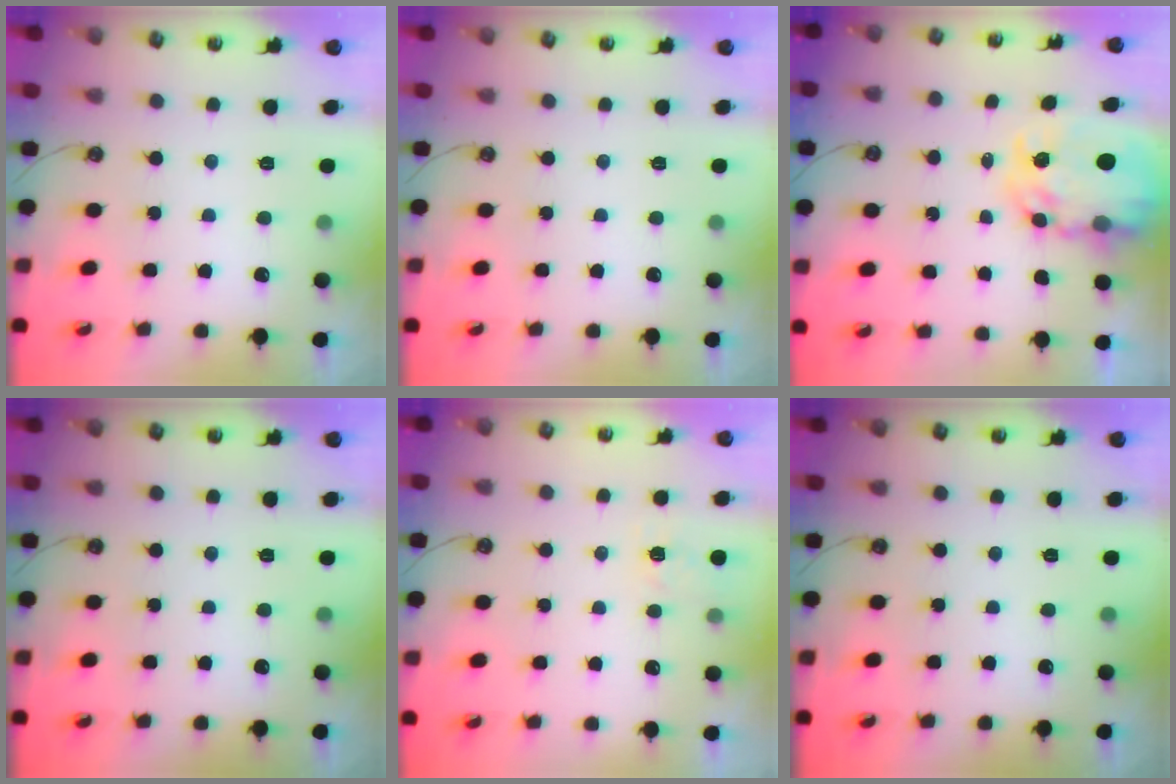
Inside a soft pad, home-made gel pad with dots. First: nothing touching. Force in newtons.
{"total": 0.0}
{"total": 10.8, "press": 10.7, "slide": 1.0}
{"total": 0.0}
{"total": 3.2, "press": 3.2, "slide": 0.4}
{"total": 0.0}